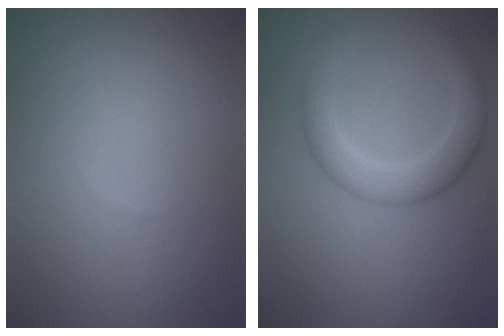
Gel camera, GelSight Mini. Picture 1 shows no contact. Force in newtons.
{"total": 4.1, "press": 4.1, "slide": 0.1}